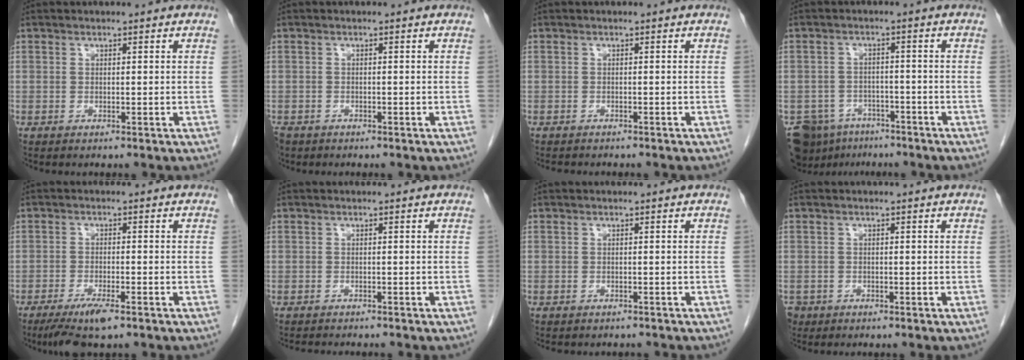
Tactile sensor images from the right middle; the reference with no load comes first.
{"total": 3.6, "force": [-2.6, 2.3, 0.9], "torque": [-0.020, -0.003, -0.046]}
{"total": 3.9, "force": [-3.4, 1.2, 1.5], "torque": [-0.021, -0.005, -0.041]}
{"total": 9.1, "force": [-6.5, 6.0, 1.9], "torque": [-0.041, 0.007, -0.090]}
{"total": 5.5, "force": [-3.8, 0.7, 3.9], "torque": [-0.074, -0.013, -0.065]}
{"total": 4.2, "force": [-3.8, 0.7, 1.5], "torque": [-0.018, -0.007, -0.052]}
{"total": 3.8, "force": [-3.3, 1.4, 0.9], "torque": [-0.011, 0.000, -0.039]}
{"total": 2.6, "force": [-1.8, 1.9, 0.2], "torque": [-0.004, 0.002, -0.031]}